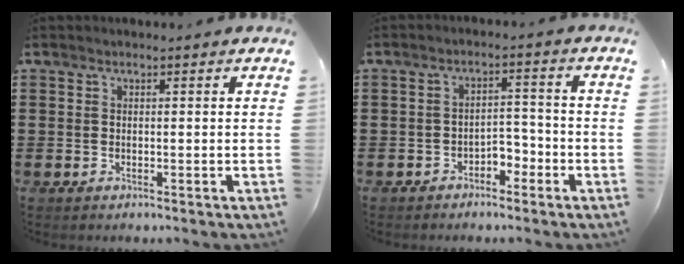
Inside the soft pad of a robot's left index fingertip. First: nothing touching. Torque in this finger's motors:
{"motor_torque": [0.09, 0.08, 0.06, 0.00]}